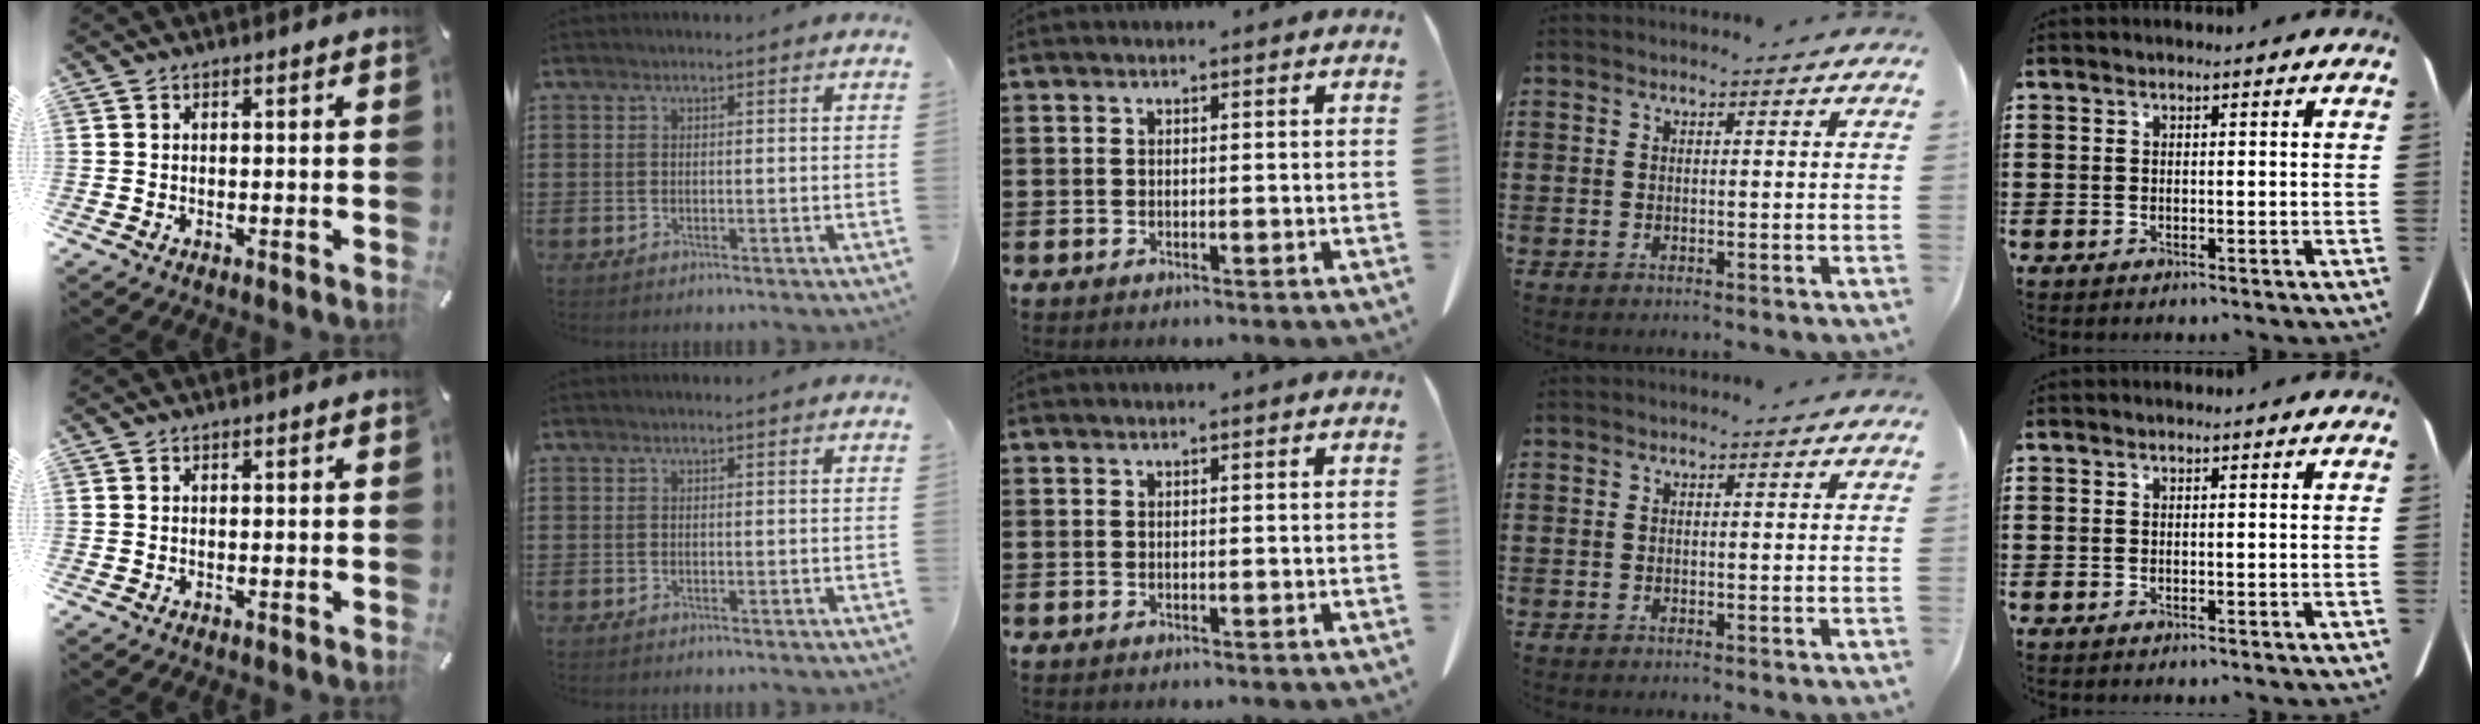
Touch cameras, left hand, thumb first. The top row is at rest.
{}